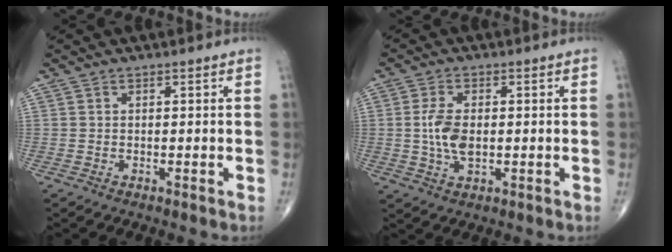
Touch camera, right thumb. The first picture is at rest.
{"total": 6.2, "force": [-0.1, 3.3, 5.3], "torque": [-0.110, -0.002, -0.002]}